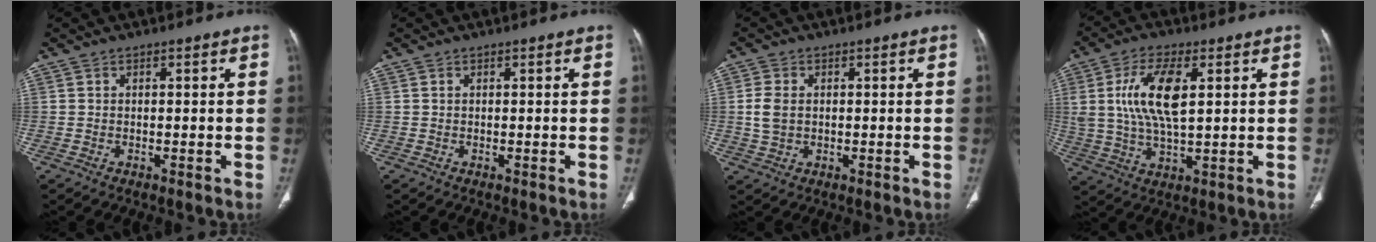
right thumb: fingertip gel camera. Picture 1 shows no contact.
{"total": 0.0}
{"total": 4.5, "force": [0.3, 3.2, 3.1], "torque": [-0.068, 0.004, 0.008]}
{"total": 12.5, "force": [3.1, 5.4, 10.9], "torque": [-0.221, -0.007, 0.061]}